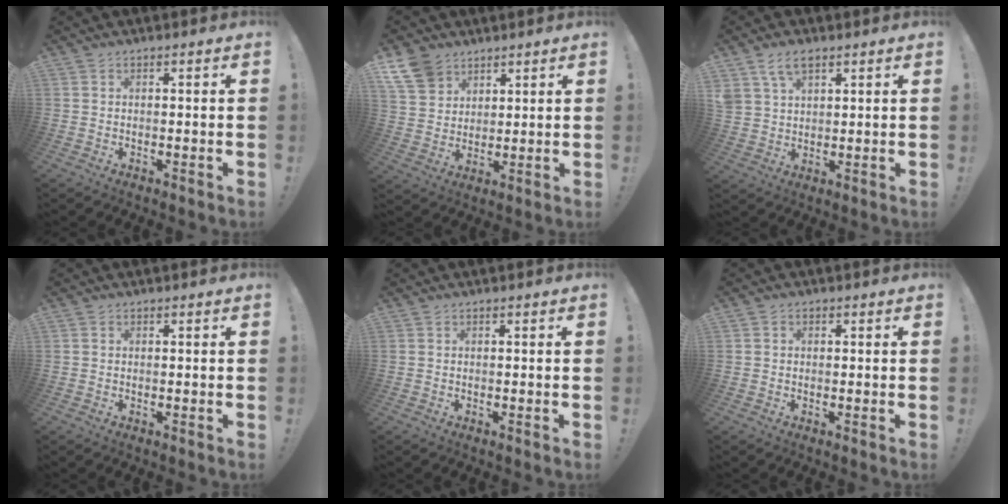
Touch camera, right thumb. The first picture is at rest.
{"total": 10.1, "force": [6.7, 6.8, 3.2], "torque": [-0.057, -0.038, 0.136]}
{"total": 7.4, "force": [4.4, 4.4, 4.1], "torque": [-0.078, -0.004, 0.086]}
{"total": 0.0}
{"total": 0.0}
{"total": 1.0, "force": [-0.1, 1.0, 0.3], "torque": [-0.005, 0.004, -0.002]}